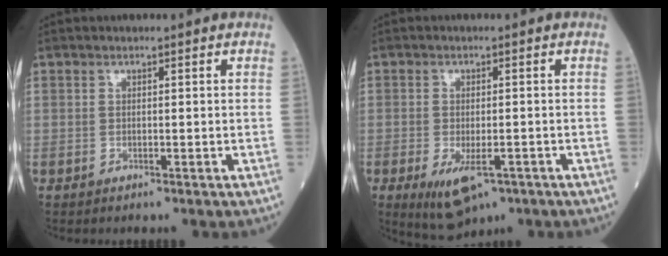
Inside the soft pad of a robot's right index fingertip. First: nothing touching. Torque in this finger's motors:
{"motor_torque": [0.17, -0.17, 0.10, 0.02]}